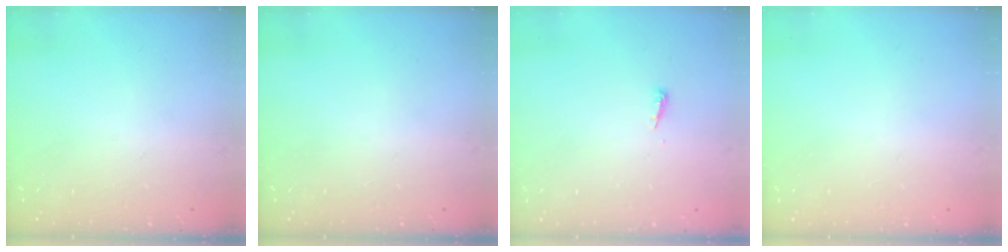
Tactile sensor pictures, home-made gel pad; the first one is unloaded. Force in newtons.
{"total": 0.0}
{"total": 4.0, "press": 4.0, "slide": 0.5}
{"total": 1.1, "press": 0.8, "slide": 0.7}